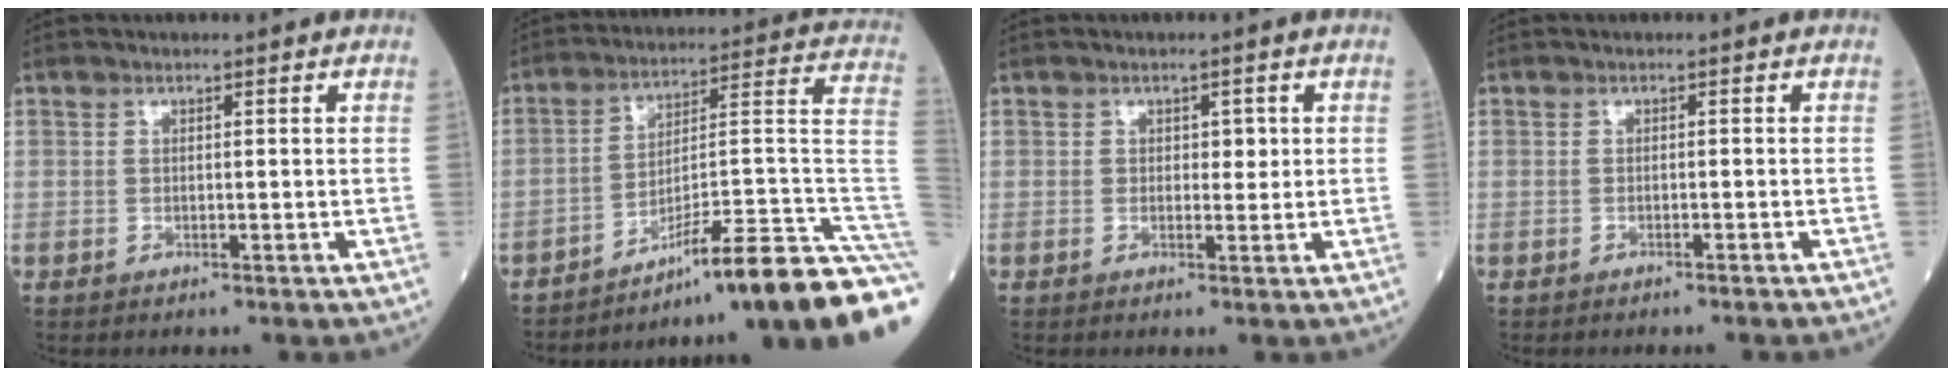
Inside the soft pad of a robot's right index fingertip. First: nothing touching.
{"total": 21.4, "force": [-15.8, -1.3, 14.4], "torque": [-0.116, 0.026, -0.243]}
{"total": 1.8, "force": [0.5, 1.2, 1.3], "torque": [-0.011, -0.001, 0.006]}
{"total": 1.6, "force": [-1.5, -0.1, 0.6], "torque": [-0.012, 0.001, -0.016]}